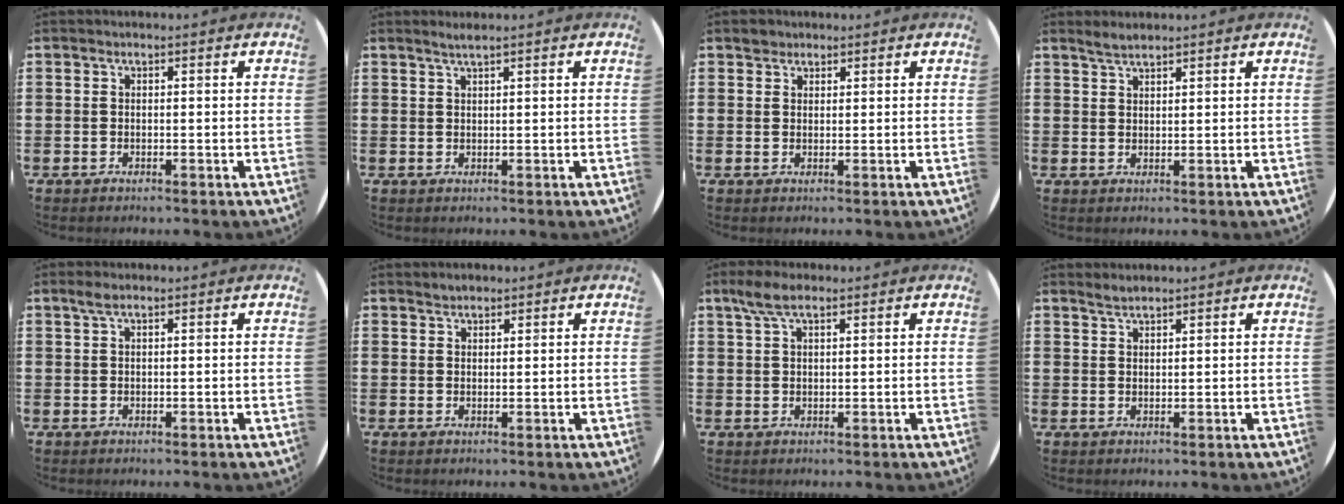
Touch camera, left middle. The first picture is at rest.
{"total": 1.3, "force": [1.1, -0.1, 0.7], "torque": [-0.011, 0.002, 0.019]}
{"total": 1.6, "force": [1.4, 0.8, -0.1], "torque": [0.008, 0.001, 0.026]}
{"total": 2.0, "force": [1.9, 0.3, 0.6], "torque": [-0.013, 0.004, 0.035]}
{"total": 1.2, "force": [0.8, 0.3, 0.8], "torque": [-0.016, 0.004, 0.014]}
{"total": 1.3, "force": [1.3, 0.4, -0.1], "torque": [0.000, 0.003, 0.025]}
{"total": 3.7, "force": [2.4, 1.4, 2.4], "torque": [-0.043, 0.003, 0.042]}
{"total": 1.5, "force": [1.5, 0.1, 0.2], "torque": [-0.005, 0.002, 0.028]}